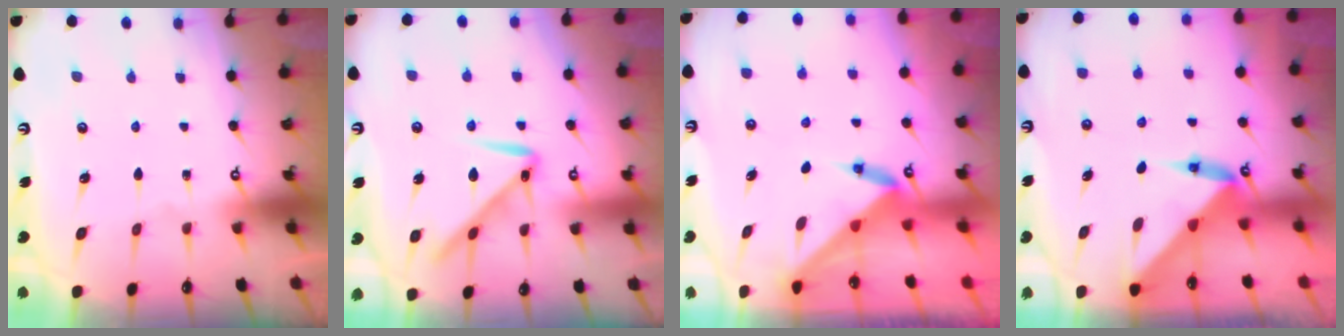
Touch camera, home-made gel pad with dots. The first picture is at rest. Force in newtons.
{"total": 10.5, "press": 10.5, "slide": 0.5}
{"total": 3.4, "press": 3.4, "slide": 0.3}
{"total": 3.7, "press": 3.7, "slide": 0.5}